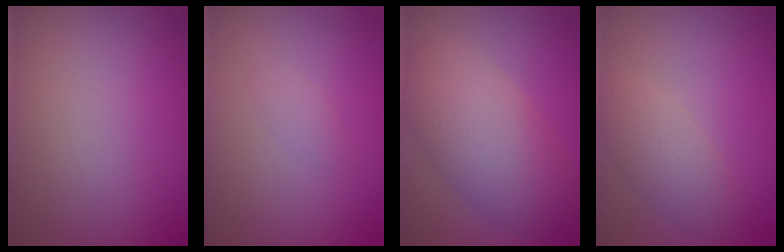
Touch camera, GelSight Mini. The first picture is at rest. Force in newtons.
{"total": 0.7, "press": 0.7, "slide": 0.0}
{"total": 7.2, "press": 7.2, "slide": 0.3}
{"total": 2.7, "press": 2.7, "slide": 0.1}